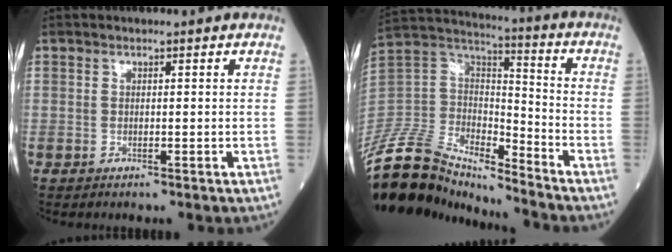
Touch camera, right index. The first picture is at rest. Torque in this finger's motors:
{"motor_torque": [0.17, -0.96, 0.57, 0.15]}